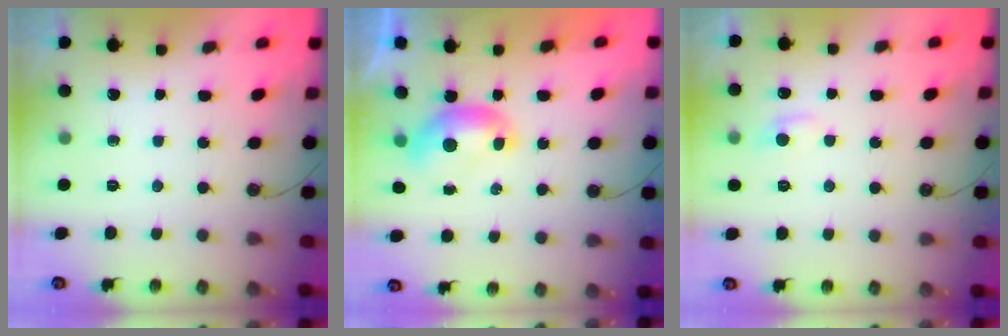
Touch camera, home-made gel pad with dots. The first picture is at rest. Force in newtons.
{"total": 0.0}
{"total": 0.7, "press": 0.1, "slide": 0.7}